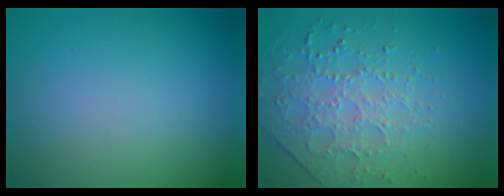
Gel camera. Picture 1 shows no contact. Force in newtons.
{"total": 3.8, "press": 3.7, "slide": 0.7}